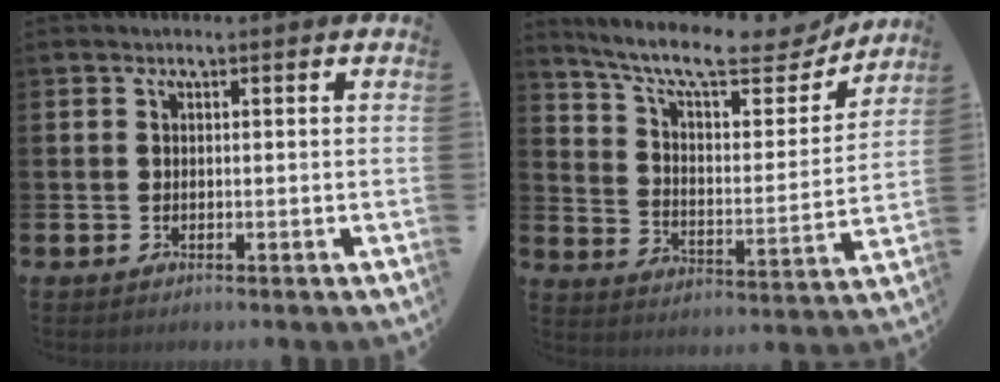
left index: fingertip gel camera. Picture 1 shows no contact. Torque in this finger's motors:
{"motor_torque": [0.97, -1.16, 0.55, 0.15]}